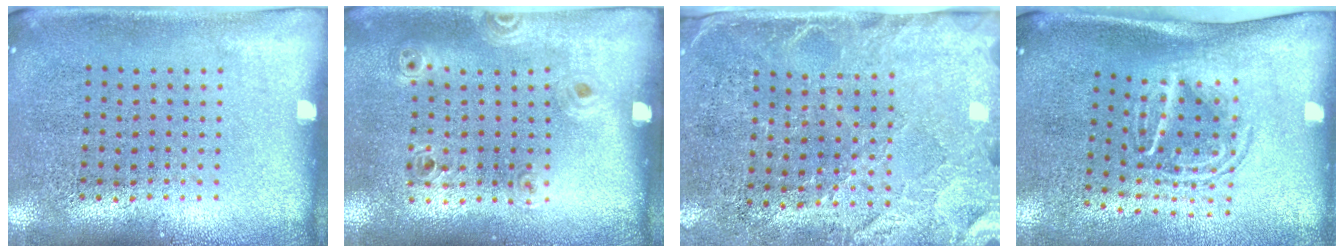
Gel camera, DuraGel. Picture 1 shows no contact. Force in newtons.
{"total": 1.0, "press": 1.0, "slide": 0.2}
{"total": 2.7, "press": 2.4, "slide": 1.2}
{"total": 1.7, "press": 1.1, "slide": 1.2}